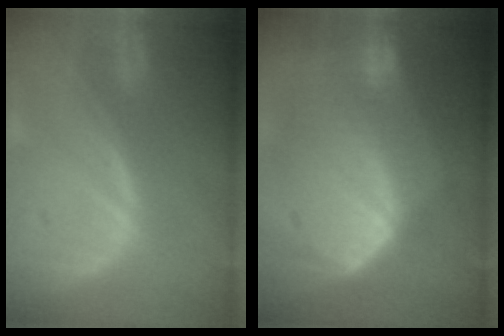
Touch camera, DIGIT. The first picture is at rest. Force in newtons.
{"total": 10.8, "press": 9.5, "slide": 5.1}